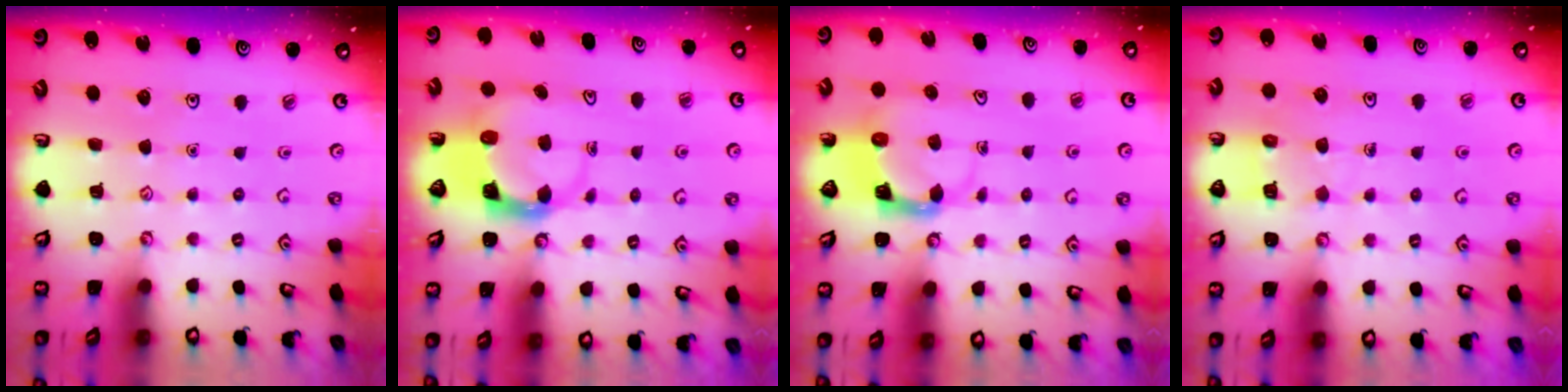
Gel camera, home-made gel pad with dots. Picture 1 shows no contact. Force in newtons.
{"total": 3.7, "press": 3.6, "slide": 0.6}
{"total": 3.9, "press": 3.8, "slide": 0.7}
{"total": 5.9, "press": 5.9, "slide": 0.3}